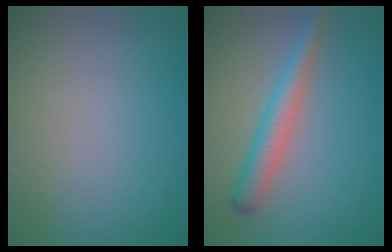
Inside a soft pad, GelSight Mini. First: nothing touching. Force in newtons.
{"total": 3.6, "press": 3.6, "slide": 0.1}